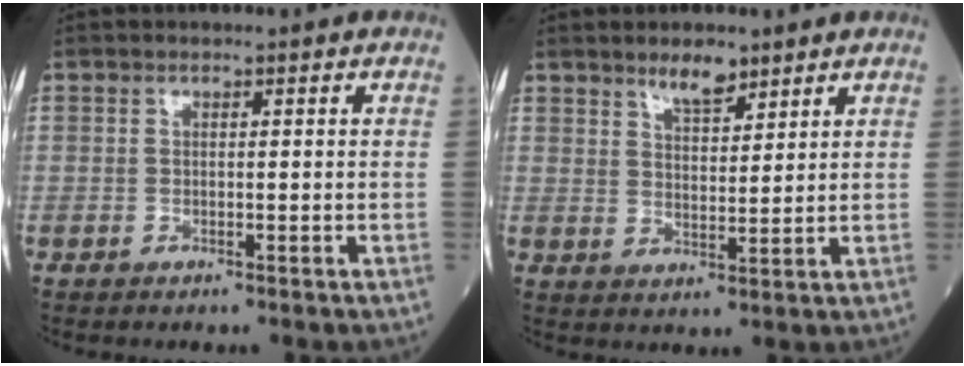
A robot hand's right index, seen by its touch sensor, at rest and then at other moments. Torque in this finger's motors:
{"motor_torque": [0.02, 0.16, 0.04, 0.02]}